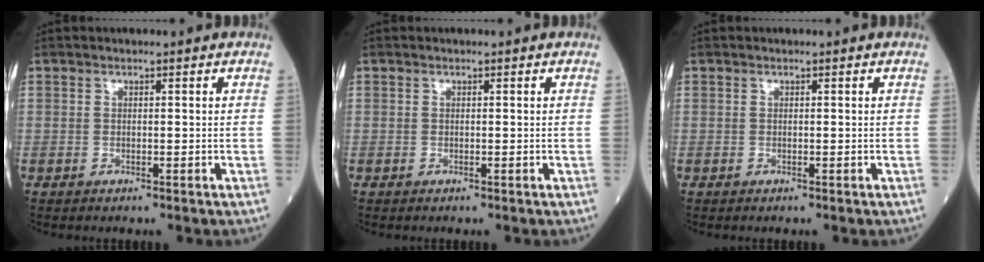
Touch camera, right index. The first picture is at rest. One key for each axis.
{"total": 0.0}
{"total": 0.0}